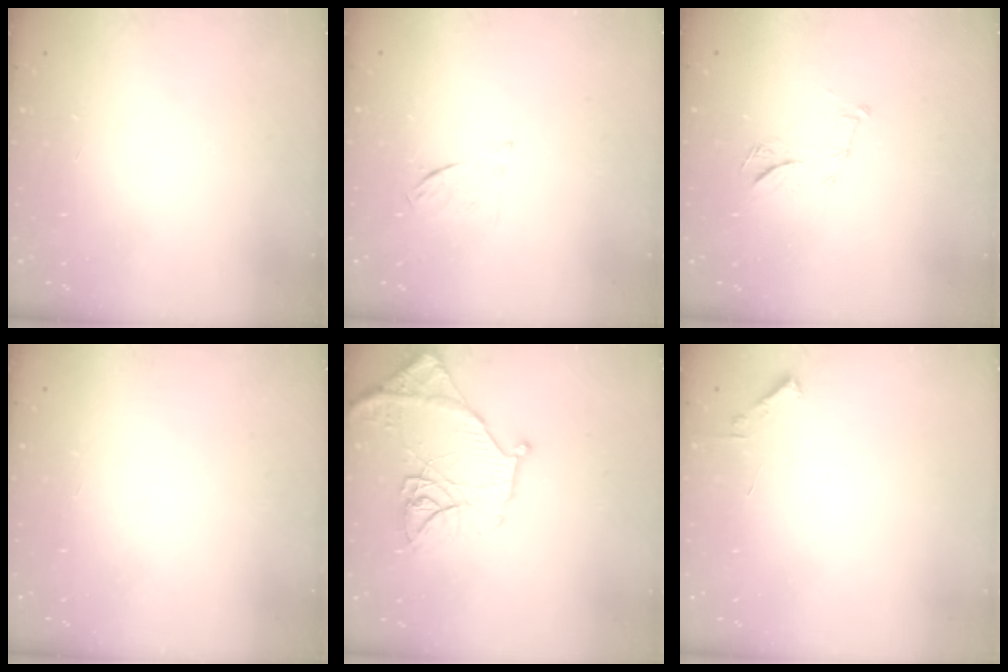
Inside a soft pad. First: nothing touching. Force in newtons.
{"total": 5.1, "press": 5.0, "slide": 1.1}
{"total": 9.0, "press": 9.0, "slide": 0.2}
{"total": 1.5, "press": 1.5, "slide": 0.1}
{"total": 17.5, "press": 17.4, "slide": 1.9}
{"total": 1.7, "press": 1.7, "slide": 0.2}